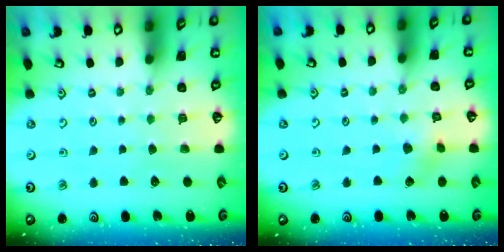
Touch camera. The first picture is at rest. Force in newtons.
{"total": 3.4, "press": 3.3, "slide": 0.6}